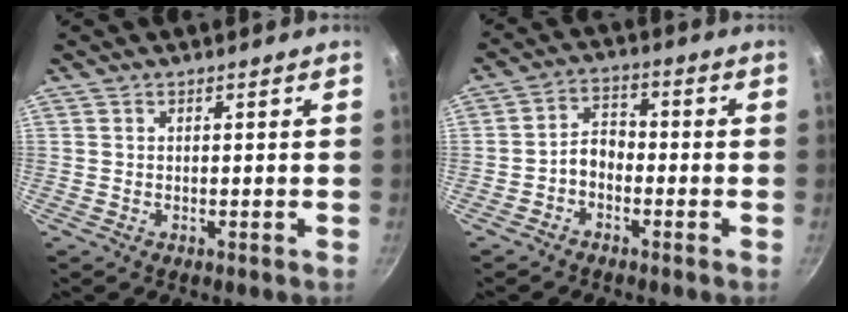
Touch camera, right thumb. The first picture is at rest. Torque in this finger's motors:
{"motor_torque": [0.78, 0.59, 0.68, -0.16, 0.00]}